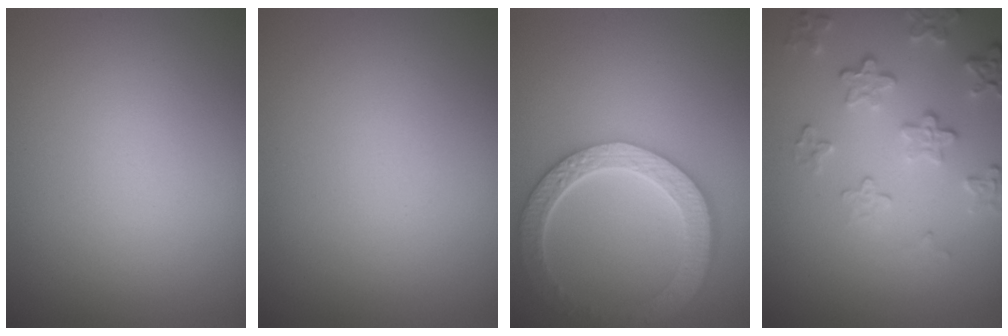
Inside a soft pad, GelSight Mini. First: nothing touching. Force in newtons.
{"total": 0.0}
{"total": 6.5, "press": 5.1, "slide": 4.0}
{"total": 4.0, "press": 3.1, "slide": 2.6}